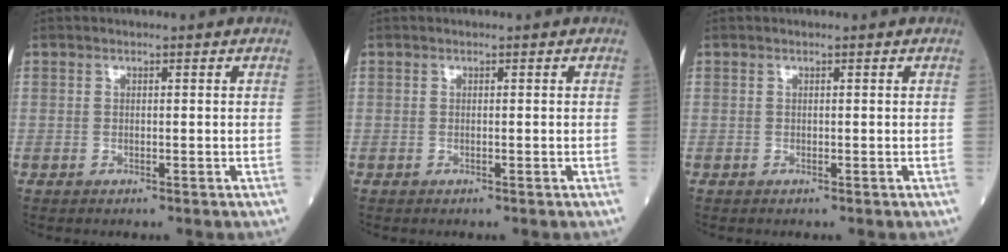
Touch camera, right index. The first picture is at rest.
{"total": 0.0}
{"total": 0.0}